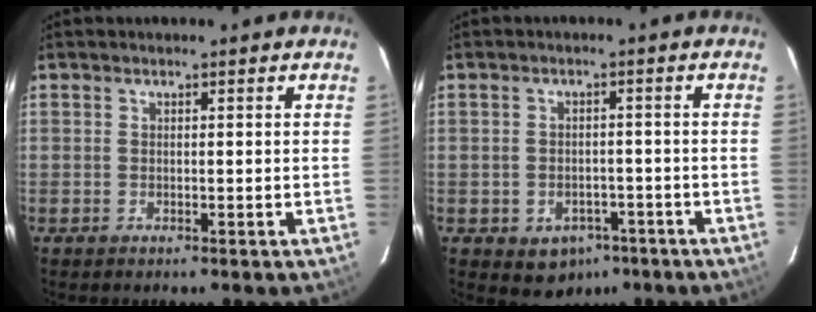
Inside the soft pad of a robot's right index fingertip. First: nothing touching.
{"total": 6.3, "force": [-3.5, 4.8, 2.0], "torque": [-0.042, 0.015, -0.026]}